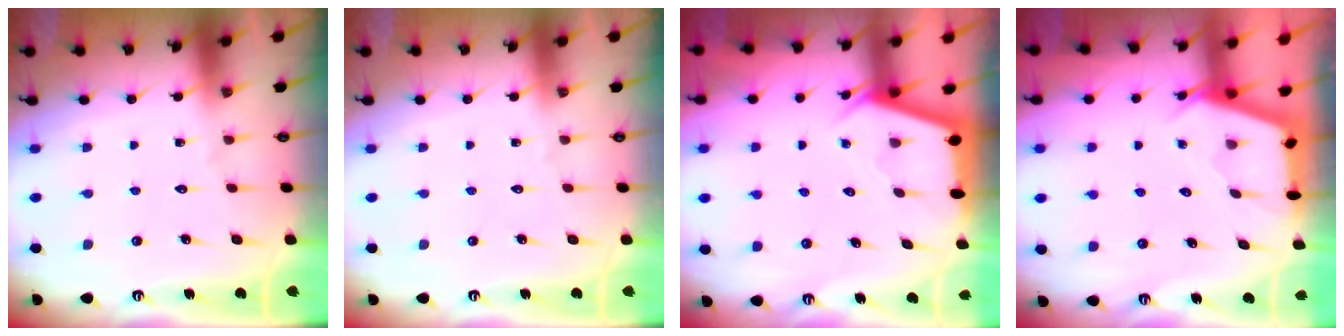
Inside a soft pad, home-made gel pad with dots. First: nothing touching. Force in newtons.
{"total": 0.0}
{"total": 2.8, "press": 2.8, "slide": 0.3}
{"total": 2.7, "press": 2.7, "slide": 0.3}